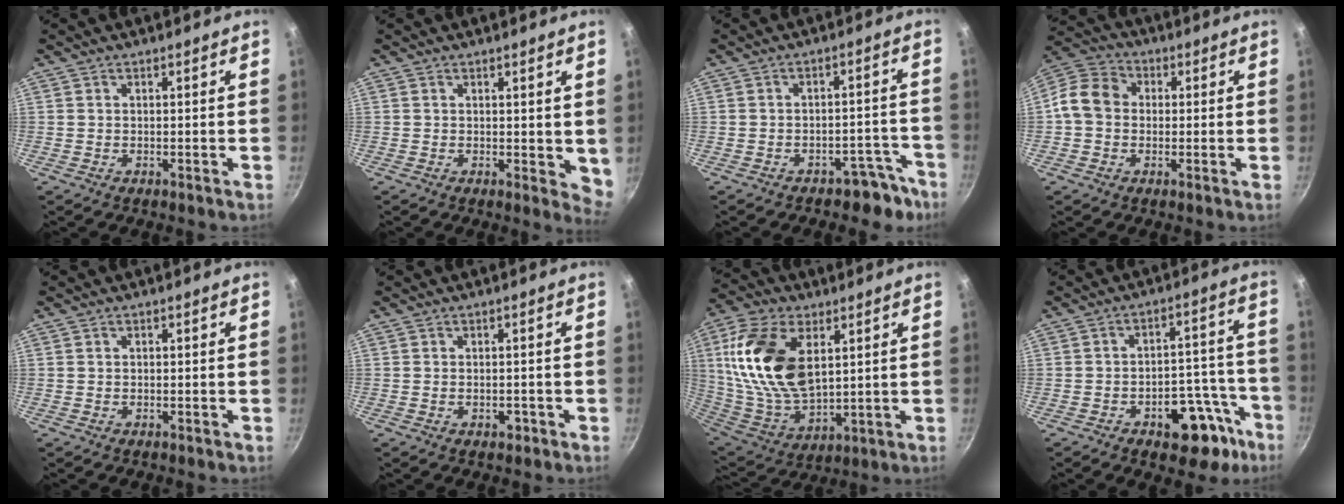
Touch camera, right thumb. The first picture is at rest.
{"total": 4.1, "force": [1.2, 2.2, 3.3], "torque": [-0.028, -0.006, 0.019]}
{"total": 6.3, "force": [-4.7, 3.7, 2.1], "torque": [0.029, 0.072, -0.042]}
{"total": 9.1, "force": [0.0, 7.6, 4.9], "torque": [-0.068, 0.025, -0.025]}
{"total": 0.5, "force": [0.0, 0.4, 0.3], "torque": [-0.003, 0.005, 0.002]}
{"total": 1.7, "force": [-0.8, 1.1, 1.0], "torque": [-0.012, 0.006, -0.009]}
{"total": 21.1, "force": [5.9, 12.2, 16.3], "torque": [-0.305, -0.022, 0.120]}
{"total": 14.9, "force": [-8.0, 8.2, 9.5], "torque": [-0.058, 0.063, -0.099]}